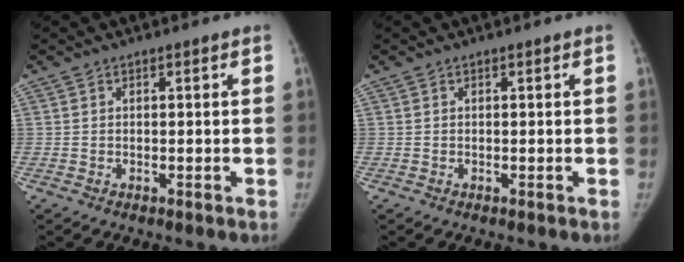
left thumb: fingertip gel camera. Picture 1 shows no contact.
{"total": 0.0}